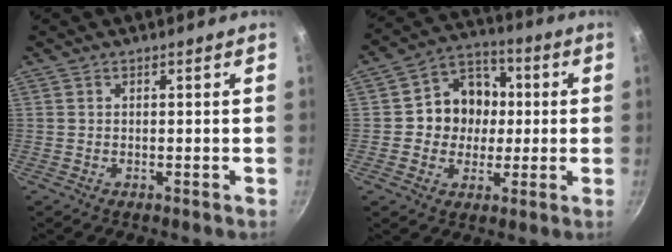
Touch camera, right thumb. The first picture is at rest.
{"total": 11.2, "force": [0.5, 10.0, 5.1], "torque": [-0.037, 0.017, -0.008]}